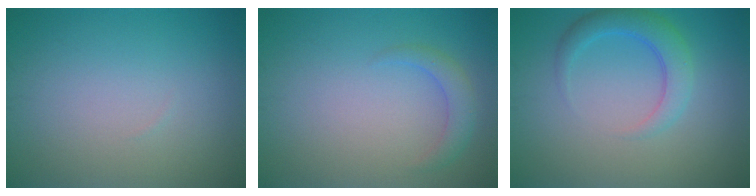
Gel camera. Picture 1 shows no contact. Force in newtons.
{"total": 1.9, "press": 1.9, "slide": 0.0}
{"total": 3.4, "press": 3.3, "slide": 0.2}